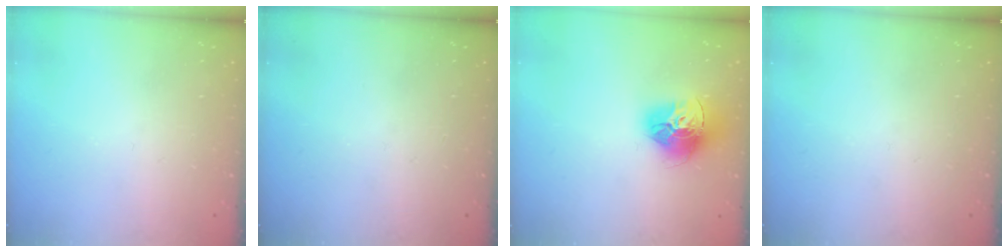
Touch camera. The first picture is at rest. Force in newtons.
{"total": 0.0}
{"total": 15.7, "press": 15.6, "slide": 1.7}
{"total": 0.0}